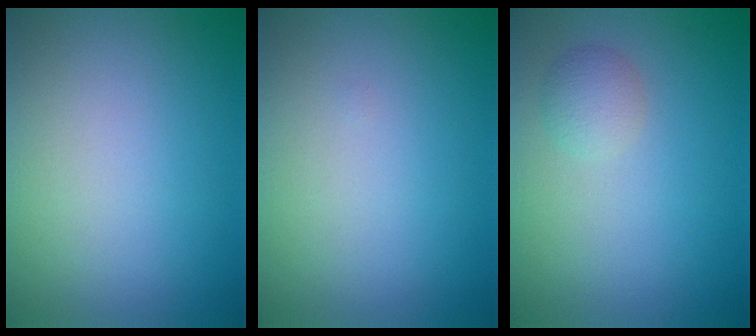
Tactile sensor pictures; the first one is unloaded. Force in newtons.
{"total": 0.0}
{"total": 1.6, "press": 1.6, "slide": 0.1}